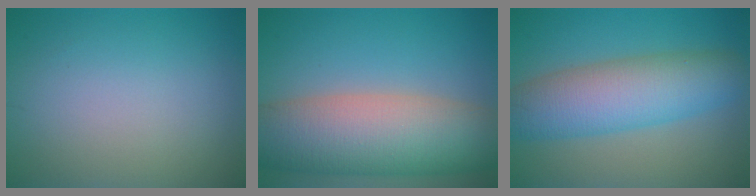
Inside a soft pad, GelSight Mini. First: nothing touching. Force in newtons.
{"total": 11.8, "press": 11.8, "slide": 1.1}
{"total": 8.0, "press": 8.0, "slide": 0.4}